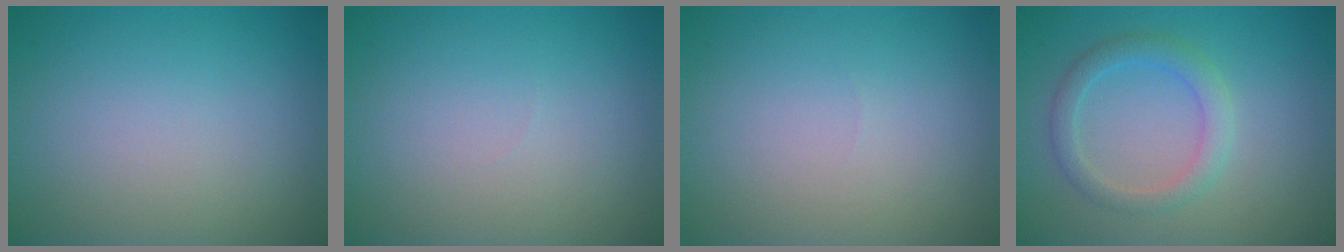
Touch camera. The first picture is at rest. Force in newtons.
{"total": 0.0}
{"total": 0.0}
{"total": 2.6, "press": 2.6, "slide": 0.4}